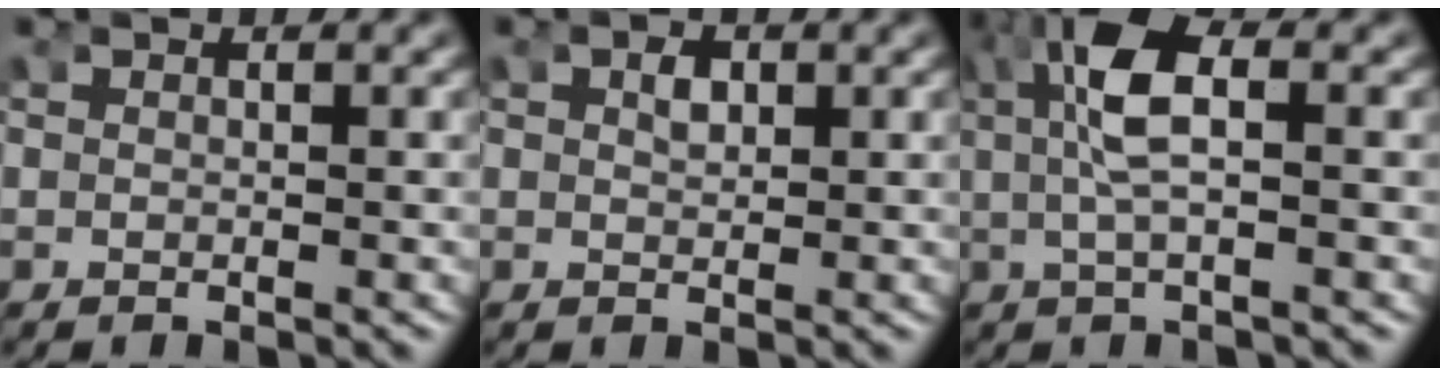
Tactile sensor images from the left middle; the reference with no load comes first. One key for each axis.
{"total": 1.3, "fx": 0.1, "fy": 1.0, "fz": 0.9, "tx": -0.019, "ty": -0.006, "tz": 0.005}
{"total": 6.3, "fx": 0.9, "fy": 2.8, "fz": 5.6, "tx": -0.120, "ty": 0.004, "tz": 0.011}